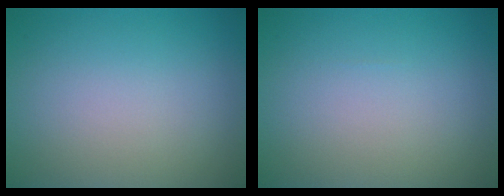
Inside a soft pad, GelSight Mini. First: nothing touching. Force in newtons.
{"total": 0.0}